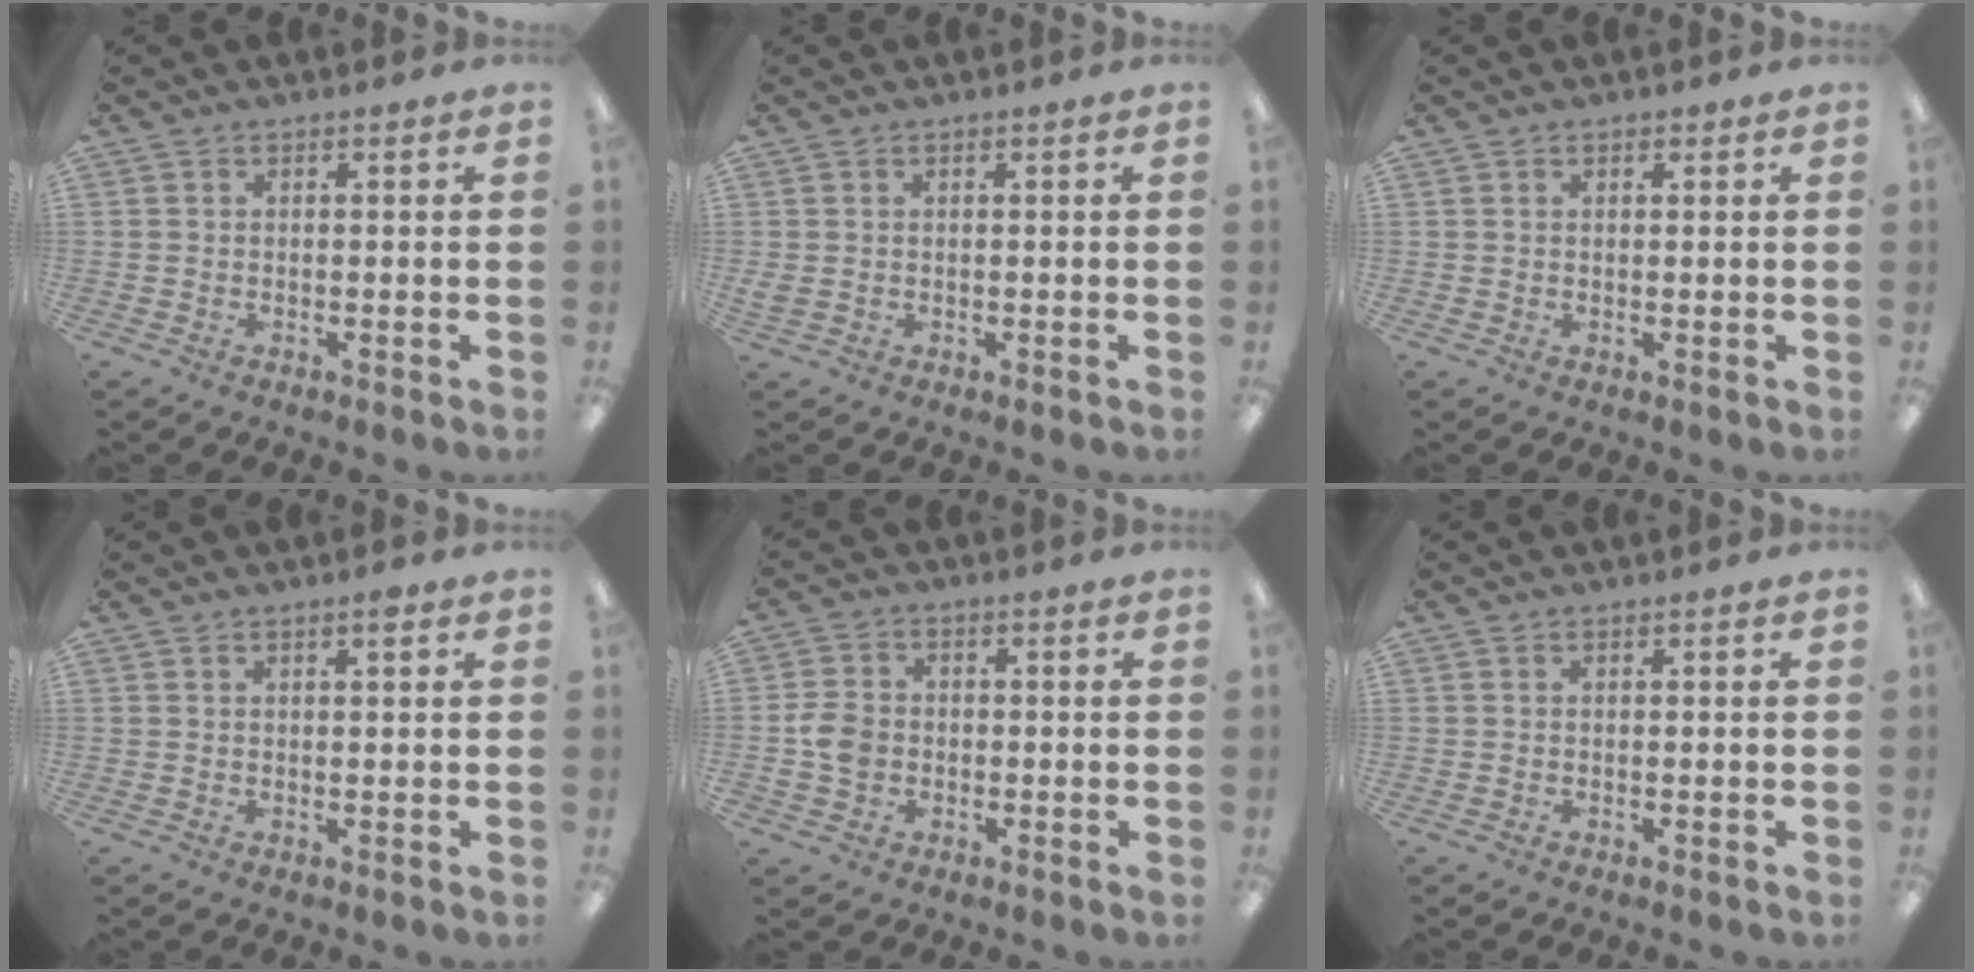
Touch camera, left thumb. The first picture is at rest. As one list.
[{"total": 1.1, "force": [-0.1, 0.9, 0.7], "torque": [-0.013, 0.003, -0.002]}, {"total": 1.4, "force": [0.8, 1.0, 0.6], "torque": [-0.005, -0.001, 0.012]}, {"total": 1.7, "force": [1.2, 0.4, 1.2], "torque": [-0.017, -0.001, 0.018]}, {"total": 5.8, "force": [-1.1, 4.9, 3.0], "torque": [-0.069, 0.008, -0.019]}, {"total": 0.0}]